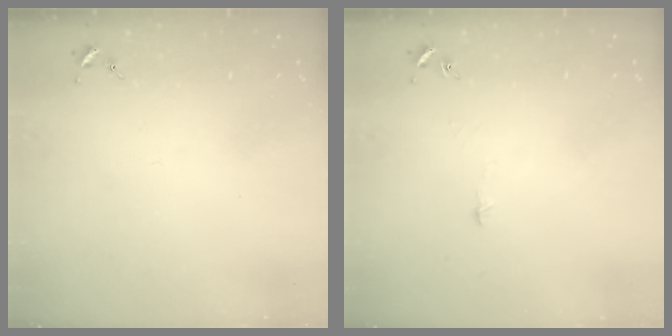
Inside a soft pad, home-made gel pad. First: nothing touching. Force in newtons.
{"total": 2.9, "press": 2.9, "slide": 0.3}